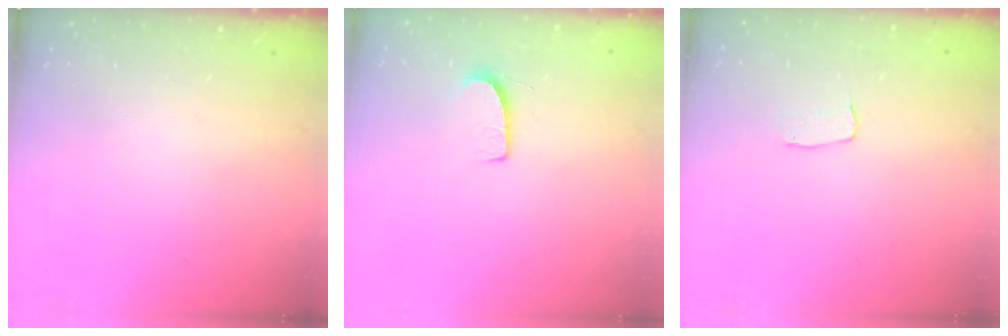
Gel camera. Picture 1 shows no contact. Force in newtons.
{"total": 7.1, "press": 7.1, "slide": 0.5}
{"total": 3.0, "press": 3.0, "slide": 0.2}